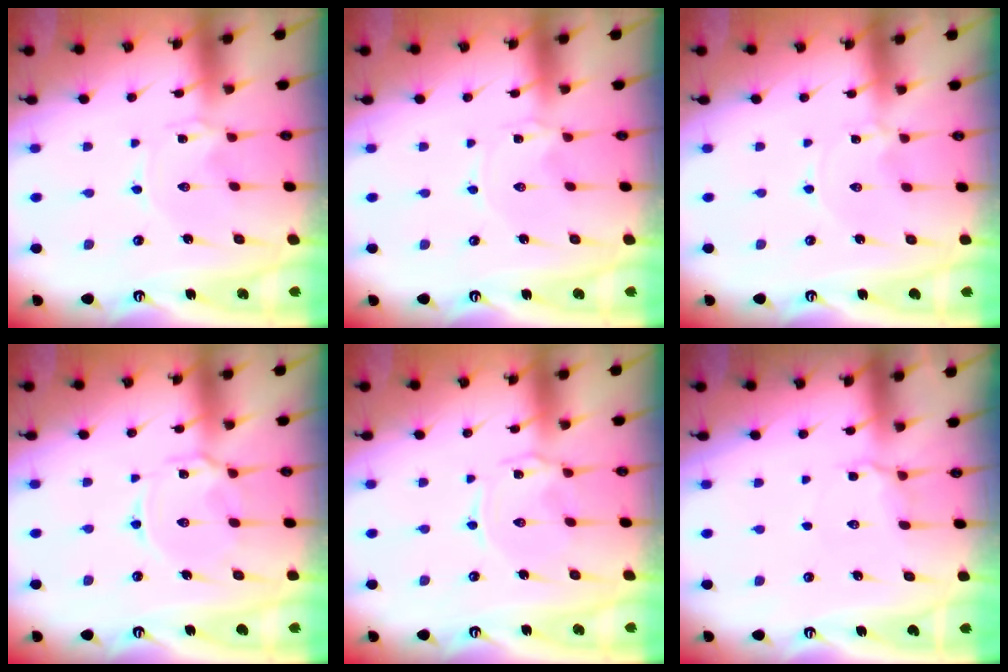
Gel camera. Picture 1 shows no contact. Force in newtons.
{"total": 0.0}
{"total": 0.0}
{"total": 6.2, "press": 6.2, "slide": 0.6}
{"total": 1.1, "press": 1.0, "slide": 0.3}
{"total": 5.1, "press": 5.0, "slide": 1.0}